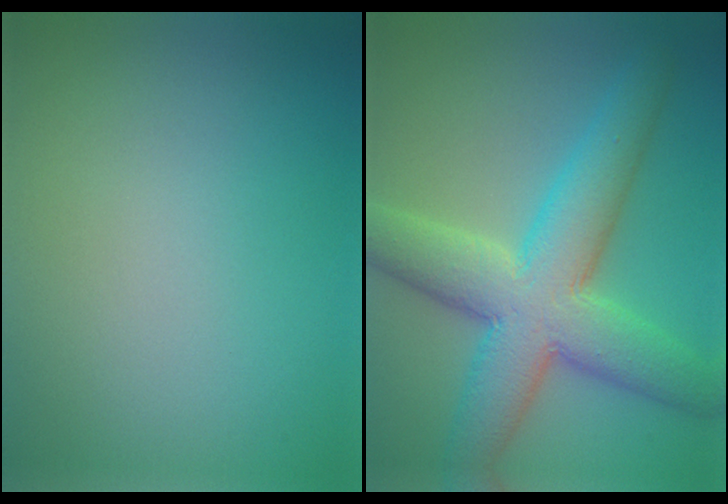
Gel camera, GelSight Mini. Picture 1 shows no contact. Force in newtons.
{"total": 9.7, "press": 9.7, "slide": 0.6}